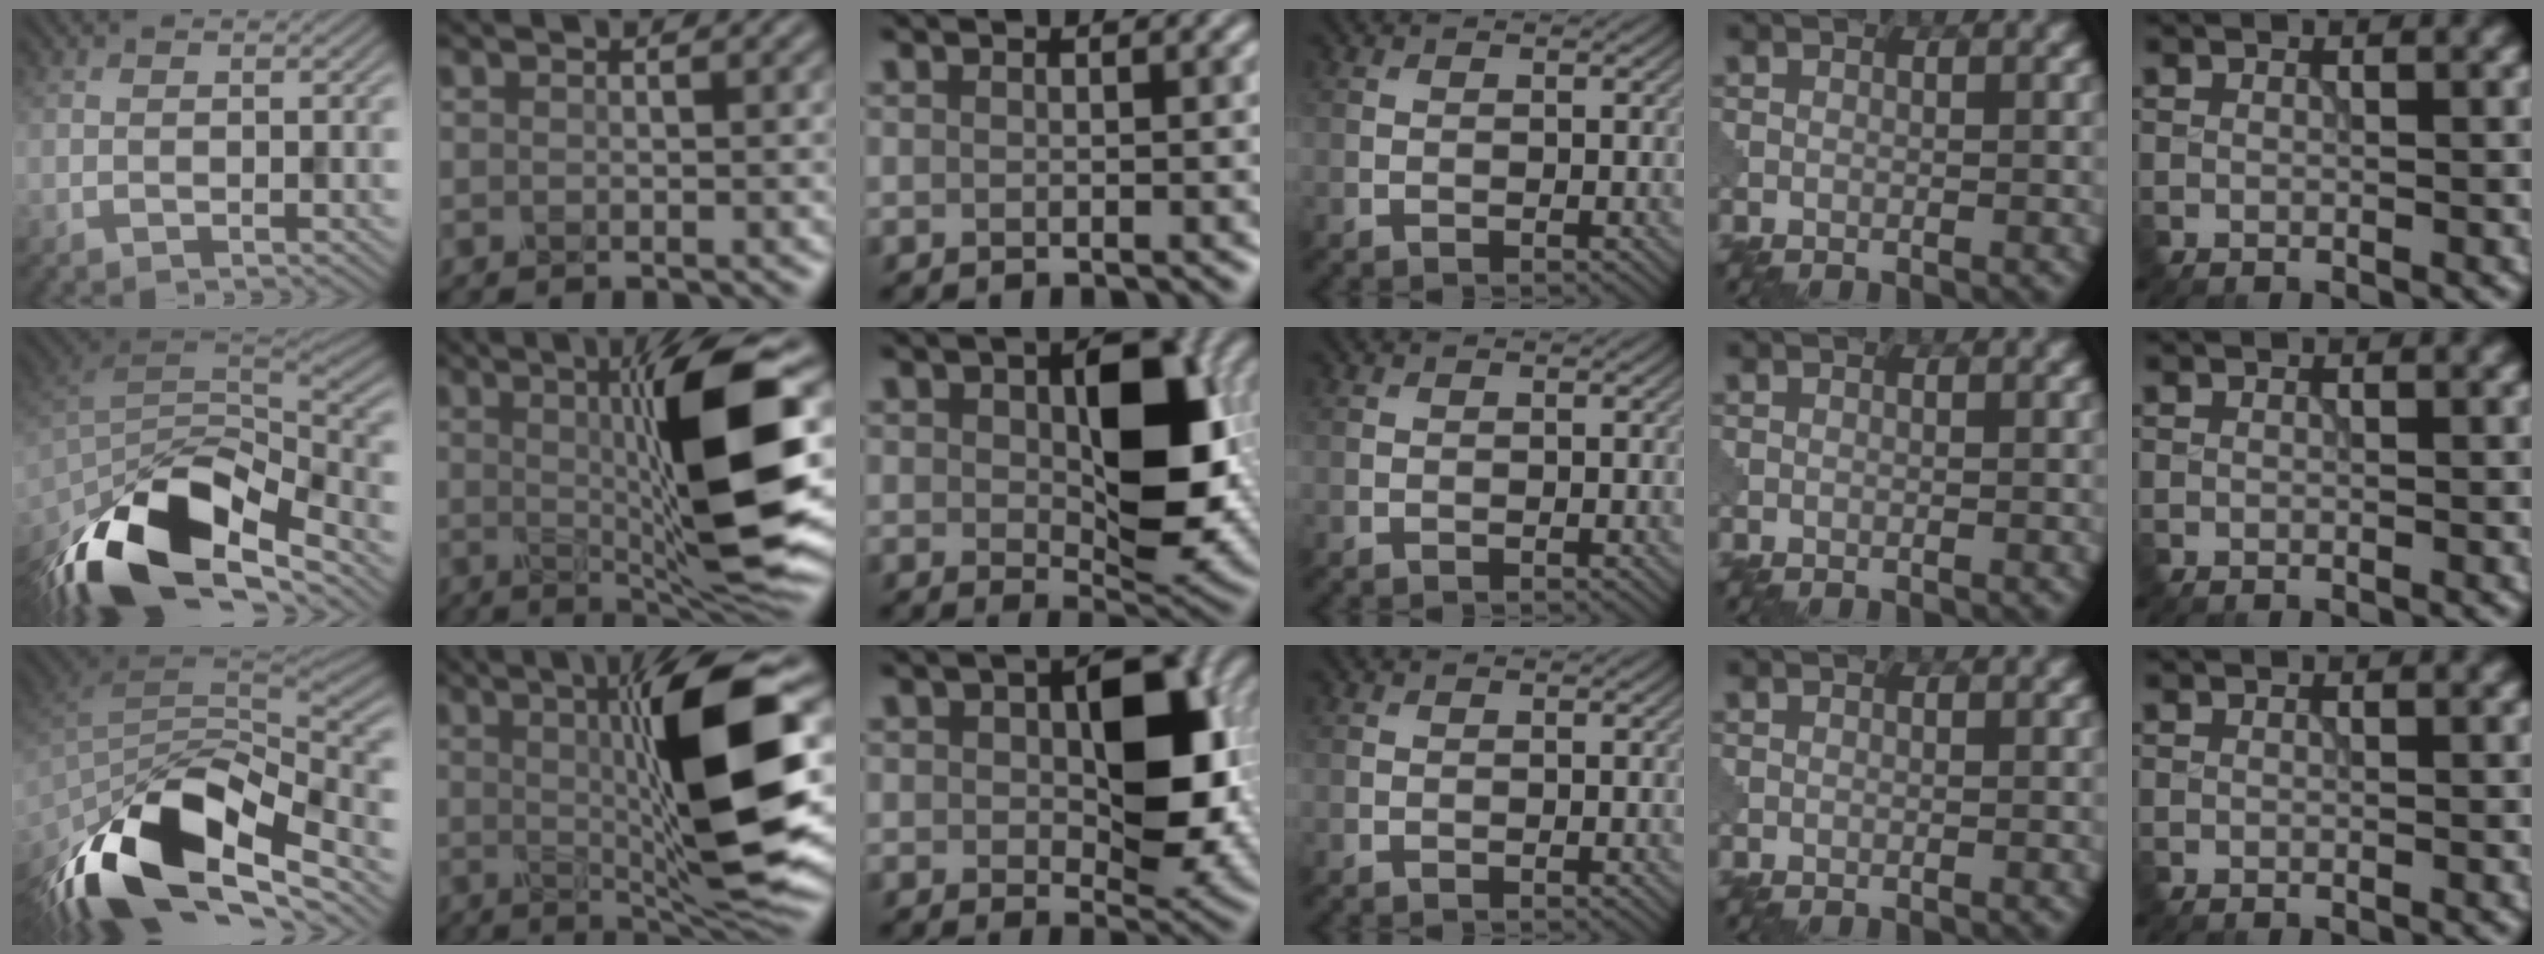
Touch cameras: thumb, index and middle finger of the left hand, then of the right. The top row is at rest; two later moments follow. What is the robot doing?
{"motion": "shake", "object": "sieve"}